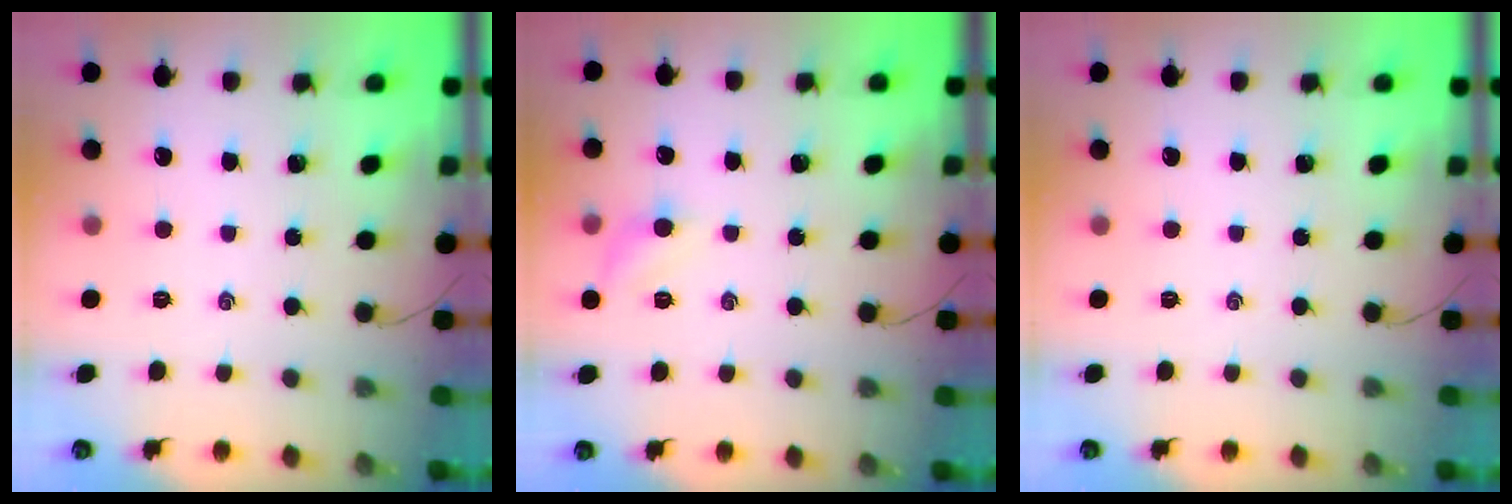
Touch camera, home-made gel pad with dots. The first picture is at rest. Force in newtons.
{"total": 5.7, "press": 5.5, "slide": 1.5}
{"total": 0.0}